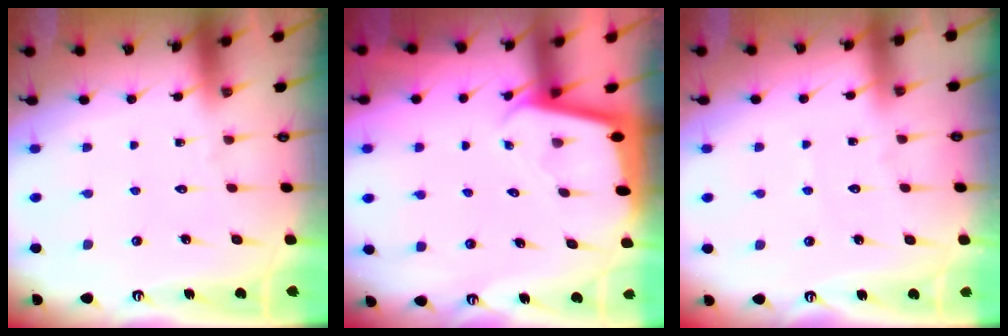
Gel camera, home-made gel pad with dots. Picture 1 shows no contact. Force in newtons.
{"total": 1.9, "press": 1.9, "slide": 0.1}
{"total": 2.9, "press": 2.9, "slide": 0.4}